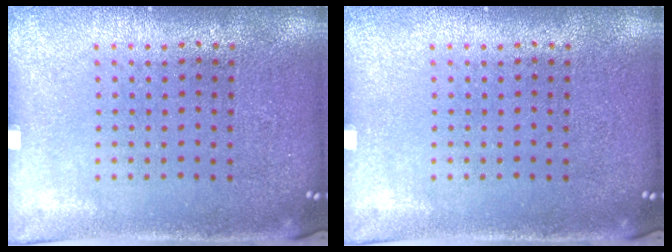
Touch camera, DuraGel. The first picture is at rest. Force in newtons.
{"total": 0.0}